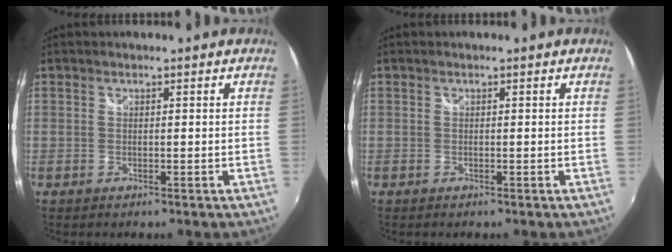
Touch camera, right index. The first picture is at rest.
{"total": 0.0}